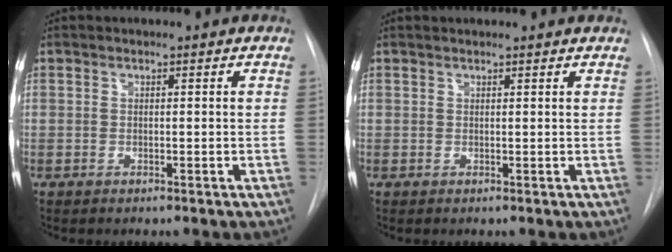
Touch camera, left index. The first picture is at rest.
{"total": 3.4, "force": [3.3, 0.1, 0.8], "torque": [-0.012, 0.022, 0.036]}